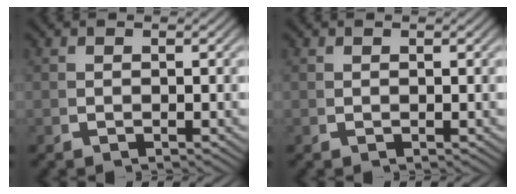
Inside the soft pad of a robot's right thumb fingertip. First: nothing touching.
{"total": 0.0}